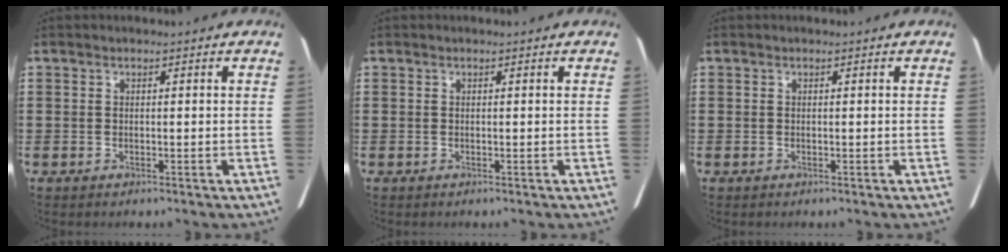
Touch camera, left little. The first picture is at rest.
{"total": 0.0}
{"total": 0.0}